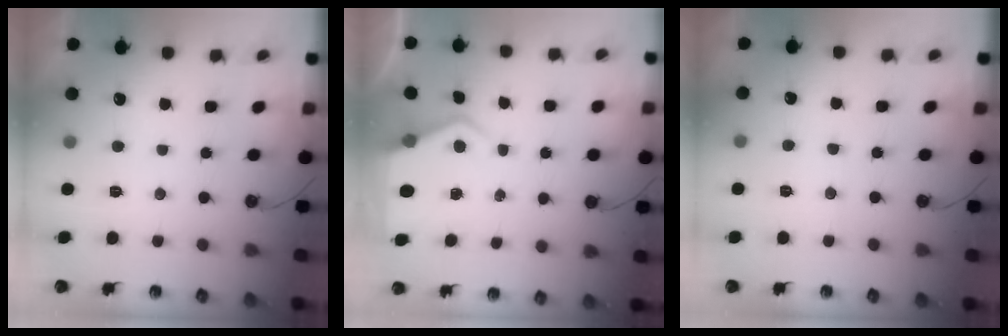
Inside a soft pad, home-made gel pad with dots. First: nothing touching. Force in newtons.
{"total": 7.1, "press": 7.1, "slide": 0.7}
{"total": 3.3, "press": 3.3, "slide": 0.6}